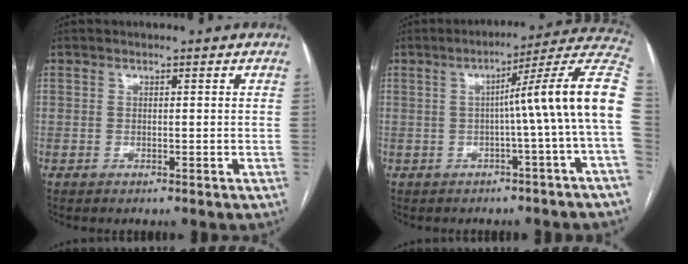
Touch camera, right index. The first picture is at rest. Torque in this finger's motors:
{"motor_torque": [1.23, -0.48, 0.54, 0.15]}